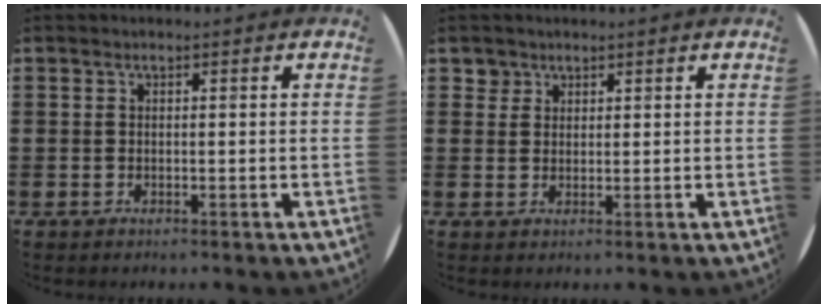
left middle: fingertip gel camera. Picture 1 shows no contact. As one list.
[{"total": 1.8, "force": [1.4, 1.1, 0.0], "torque": [0.005, 0.000, 0.027]}]